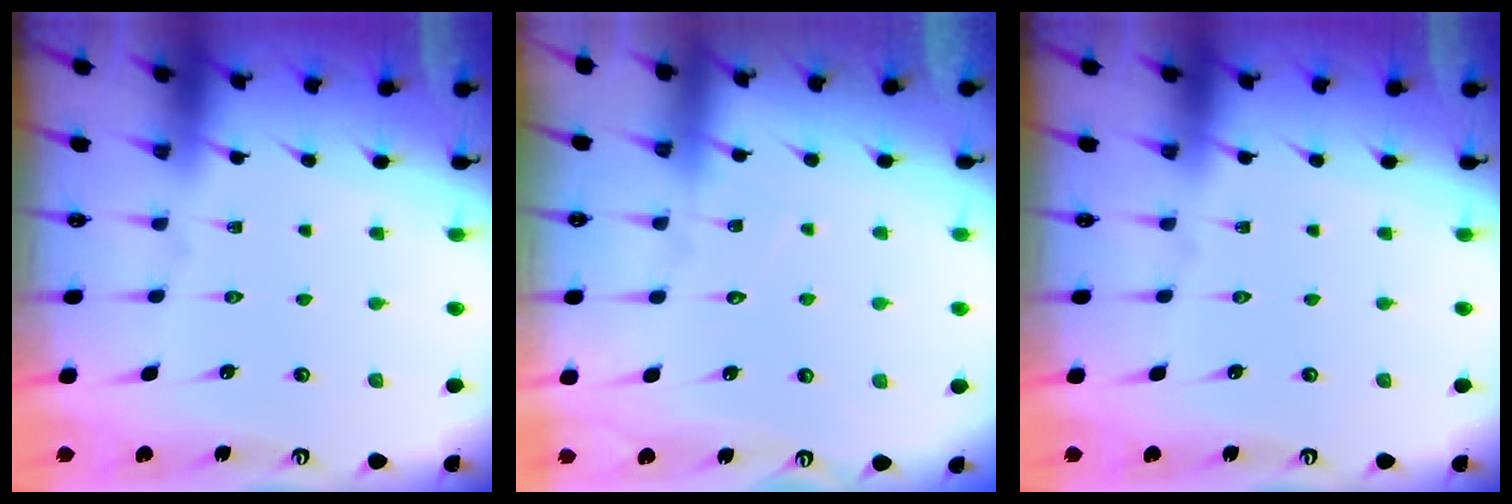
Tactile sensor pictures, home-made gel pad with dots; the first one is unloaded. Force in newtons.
{"total": 3.7, "press": 3.7, "slide": 0.4}
{"total": 0.0}